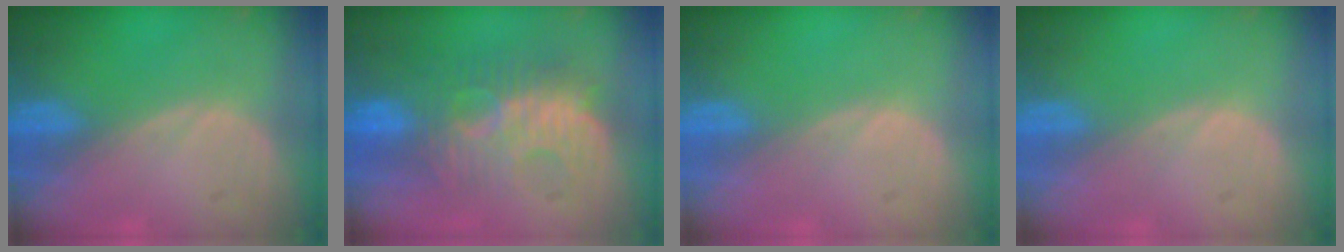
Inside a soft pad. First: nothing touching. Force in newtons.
{"total": 8.9, "press": 8.8, "slide": 1.7}
{"total": 0.0}
{"total": 0.0}